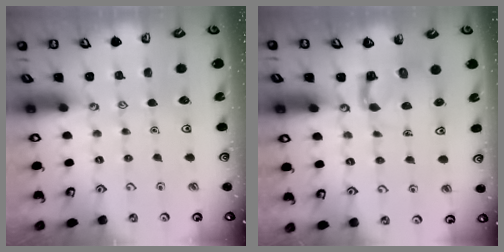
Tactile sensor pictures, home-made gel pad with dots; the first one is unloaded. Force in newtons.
{"total": 5.2, "press": 5.2, "slide": 0.4}